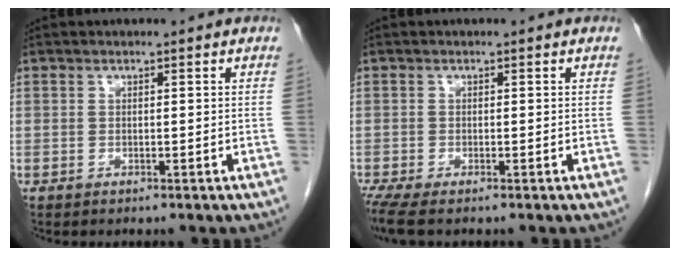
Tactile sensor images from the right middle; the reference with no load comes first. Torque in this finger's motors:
{"motor_torque": [0.60, -0.47, 0.06, 0.05]}